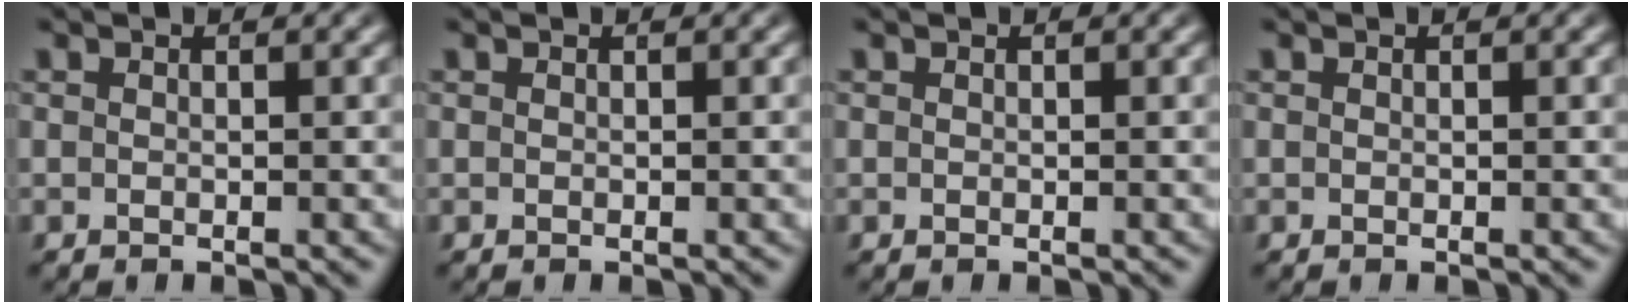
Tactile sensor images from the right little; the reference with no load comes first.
{"total": 0.0}
{"total": 0.0}
{"total": 0.0}